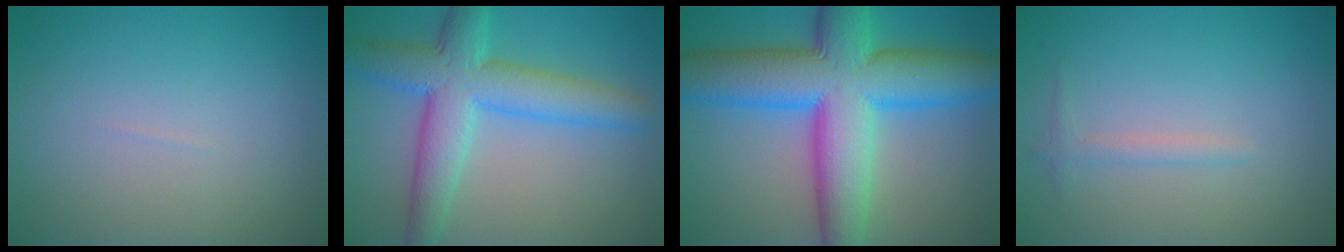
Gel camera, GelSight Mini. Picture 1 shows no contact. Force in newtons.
{"total": 7.5, "press": 7.5, "slide": 0.2}
{"total": 13.6, "press": 13.6, "slide": 0.4}
{"total": 1.1, "press": 1.1, "slide": 0.1}